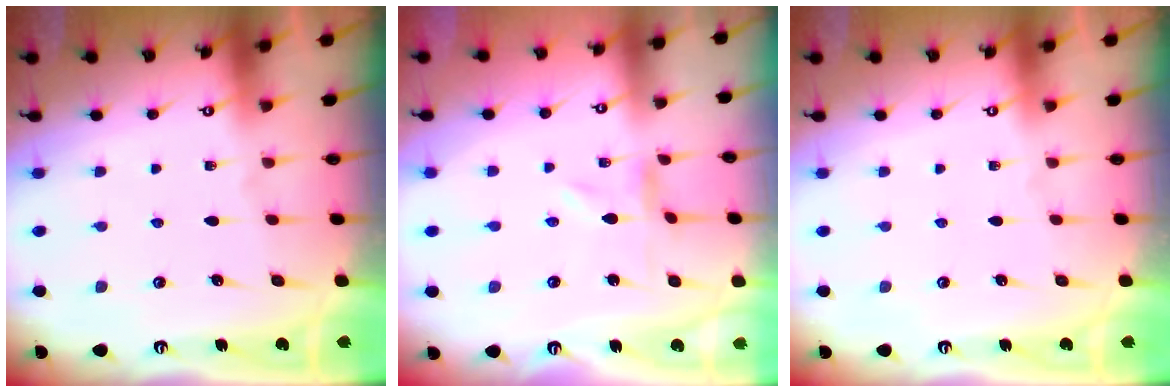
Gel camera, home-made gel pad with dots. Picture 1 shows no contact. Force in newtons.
{"total": 0.0}
{"total": 0.0}